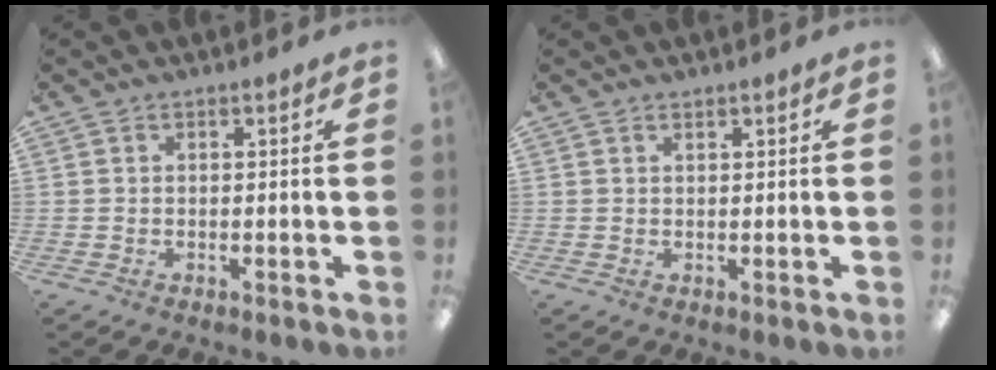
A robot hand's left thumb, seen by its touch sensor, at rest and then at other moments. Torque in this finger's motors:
{"motor_torque": [0.20, -0.02, -0.19, 0.05, -0.02]}